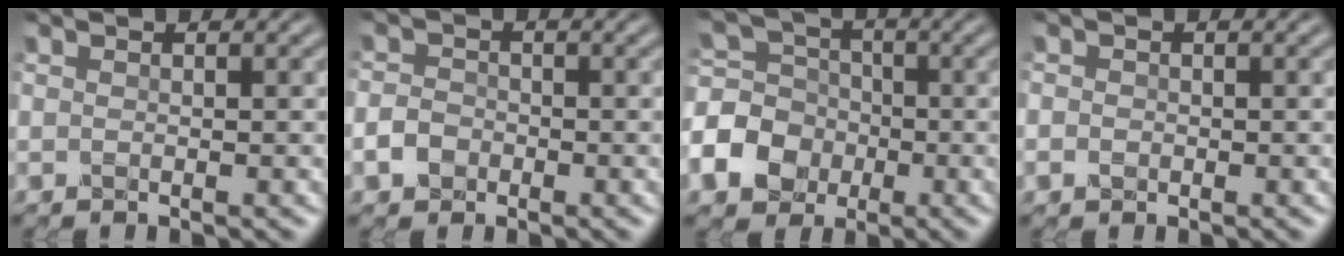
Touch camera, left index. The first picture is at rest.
{"total": 2.0, "force": [-1.0, 1.6, 0.8], "torque": [-0.012, 0.002, -0.025]}
{"total": 8.3, "force": [-3.0, 7.1, 3.2], "torque": [-0.077, -0.001, -0.086]}
{"total": 1.0, "force": [-0.3, 1.0, 0.3], "torque": [0.000, -0.003, -0.007]}